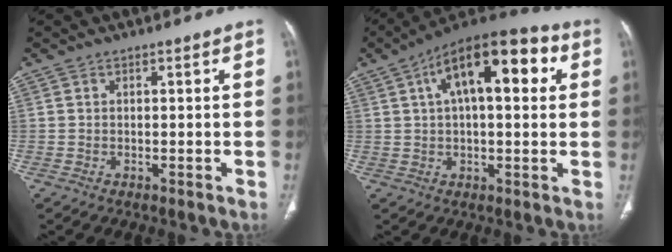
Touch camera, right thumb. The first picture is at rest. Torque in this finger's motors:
{"motor_torque": [0.65, 4.36, 1.37, -0.13, 0.14]}